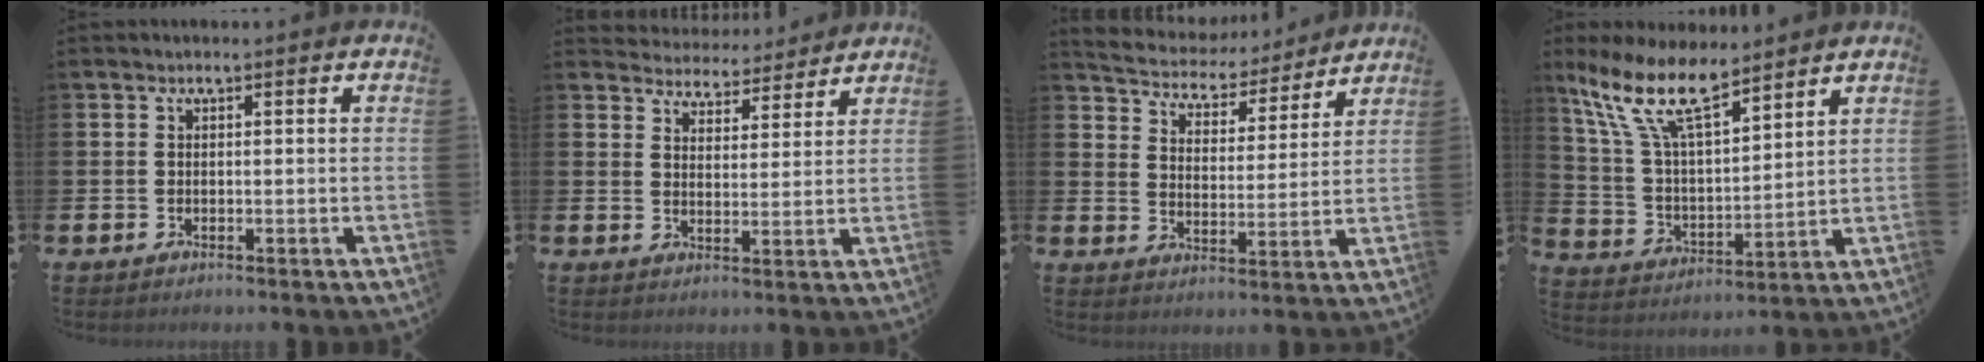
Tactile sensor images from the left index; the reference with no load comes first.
{"total": 4.5, "force": [4.4, 1.0, -0.5], "torque": [-0.001, -0.037, 0.075]}
{"total": 5.4, "force": [5.1, 1.6, 0.1], "torque": [-0.041, -0.043, 0.087]}
{"total": 12.0, "force": [9.3, 3.5, 6.7], "torque": [-0.168, -0.031, 0.170]}